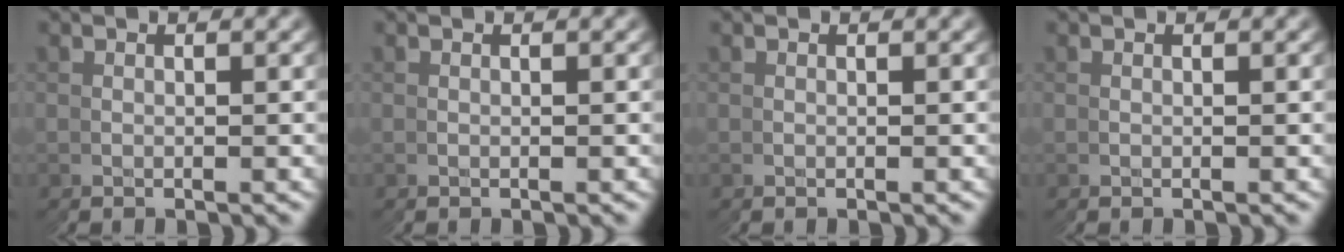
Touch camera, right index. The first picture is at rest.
{"total": 0.0}
{"total": 0.0}
{"total": 0.0}